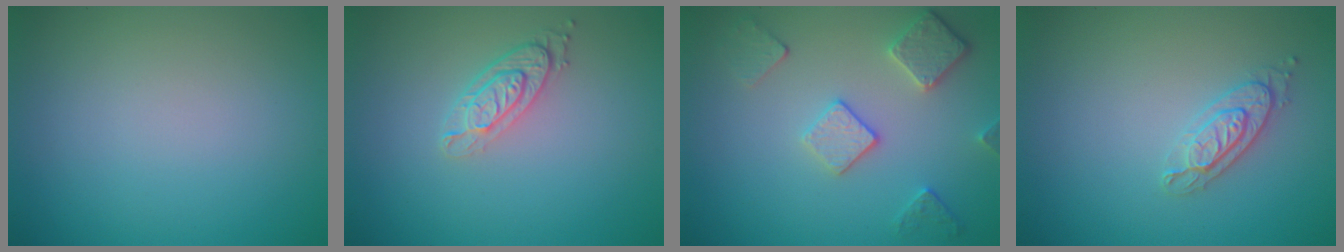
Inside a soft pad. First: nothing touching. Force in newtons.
{"total": 2.8, "press": 2.2, "slide": 1.7}
{"total": 3.6, "press": 3.1, "slide": 1.8}
{"total": 2.1, "press": 2.1, "slide": 0.5}